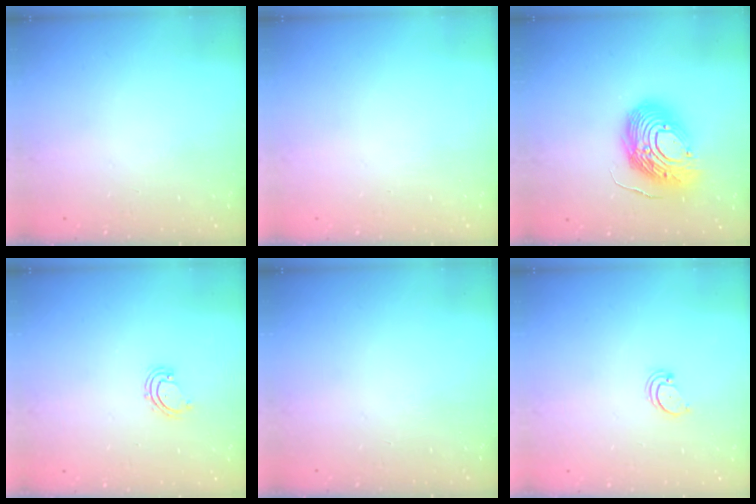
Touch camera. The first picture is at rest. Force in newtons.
{"total": 0.0}
{"total": 17.1, "press": 16.9, "slide": 2.7}
{"total": 2.7, "press": 2.6, "slide": 0.5}
{"total": 0.0}
{"total": 2.2, "press": 2.2, "slide": 0.2}